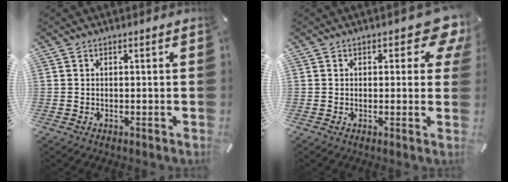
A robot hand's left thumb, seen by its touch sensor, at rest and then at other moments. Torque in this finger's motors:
{"motor_torque": [0.58, 0.49, 0.39, -0.15, 0.08]}